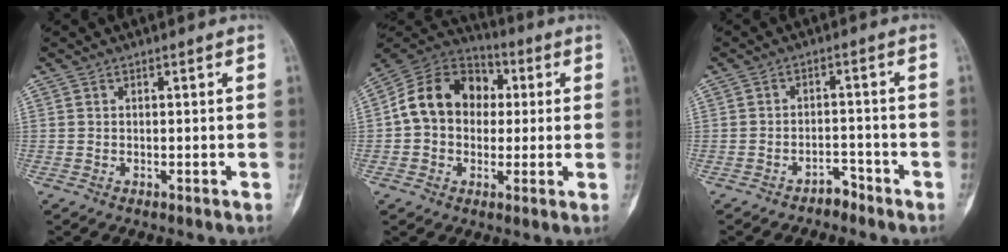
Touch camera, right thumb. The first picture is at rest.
{"total": 15.1, "force": [1.4, 11.8, 9.2], "torque": [-0.132, 0.034, 0.014]}
{"total": 2.8, "force": [-2.3, 1.4, 0.5], "torque": [-0.003, 0.022, -0.035]}